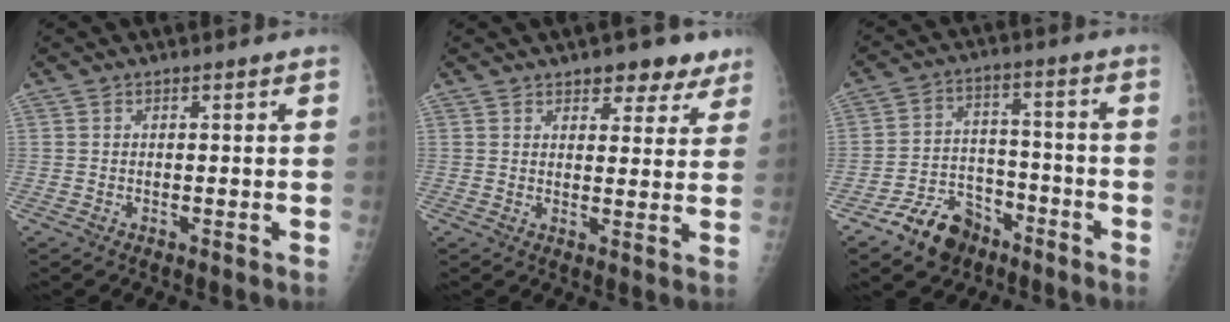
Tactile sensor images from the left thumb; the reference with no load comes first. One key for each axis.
{"total": 7.2, "fx": 5.0, "fy": 3.7, "fz": 3.6, "tx": -0.005, "ty": -0.022, "tz": 0.065}
{"total": 10.3, "fx": -7.0, "fy": 6.6, "fz": 3.6, "tx": -0.031, "ty": 0.060, "tz": -0.118}